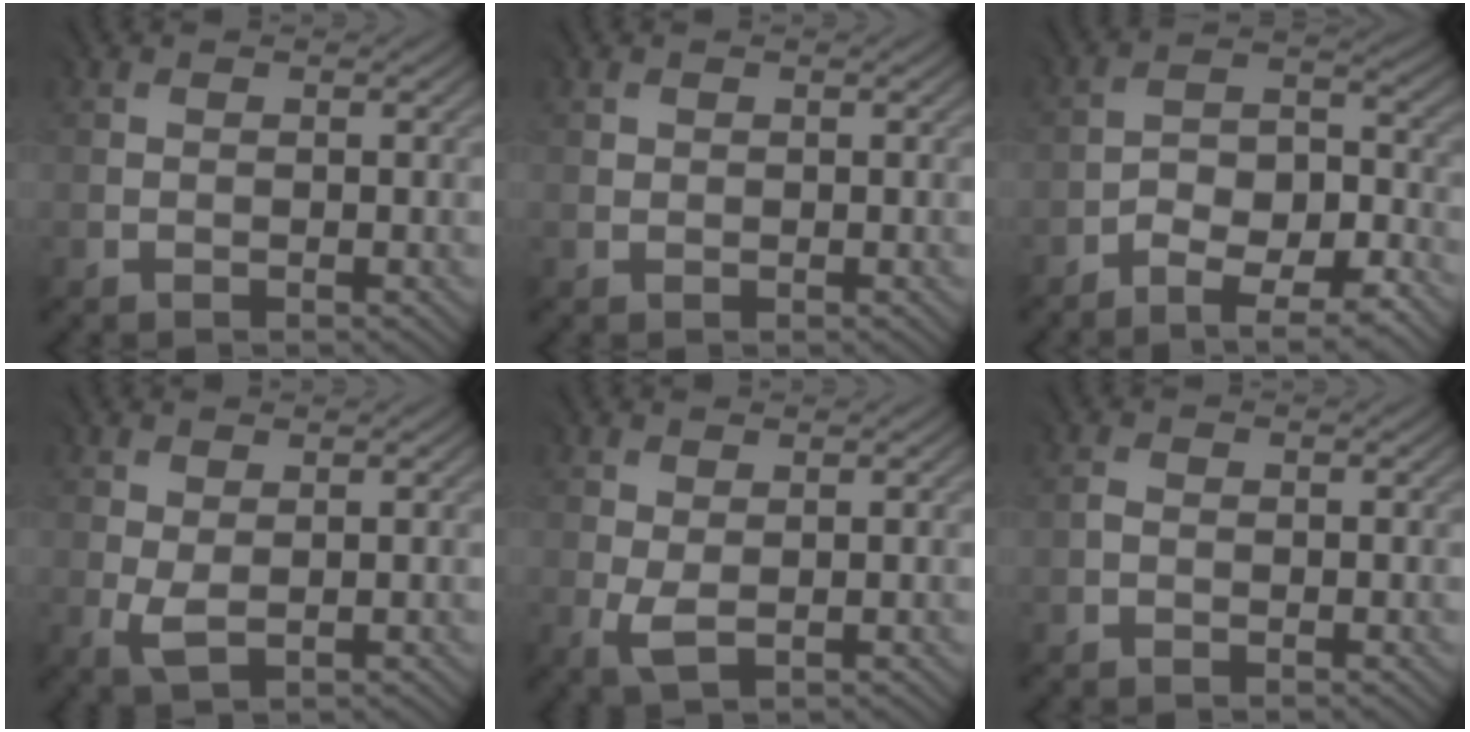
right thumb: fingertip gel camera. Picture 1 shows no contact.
{"total": 0.7, "force": [0.4, 0.6, 0.2], "torque": [-0.001, 0.001, 0.006]}
{"total": 9.9, "force": [-7.1, 4.1, 5.5], "torque": [-0.092, -0.012, -0.112]}
{"total": 2.0, "force": [0.1, 1.2, 1.6], "torque": [-0.052, -0.004, 0.004]}
{"total": 2.0, "force": [-0.1, 1.2, 1.7], "torque": [-0.057, -0.006, -0.001]}
{"total": 0.5, "force": [-0.4, 0.3, 0.1], "torque": [-0.004, 0.000, -0.009]}